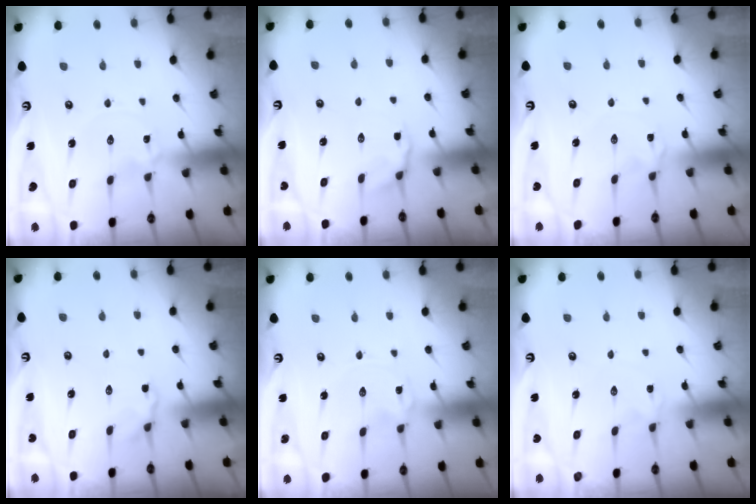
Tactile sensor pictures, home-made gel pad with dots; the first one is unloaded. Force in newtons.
{"total": 4.8, "press": 4.4, "slide": 2.1}
{"total": 1.9, "press": 1.8, "slide": 0.4}
{"total": 4.3, "press": 3.8, "slide": 1.9}
{"total": 0.0}
{"total": 1.7, "press": 1.6, "slide": 0.3}